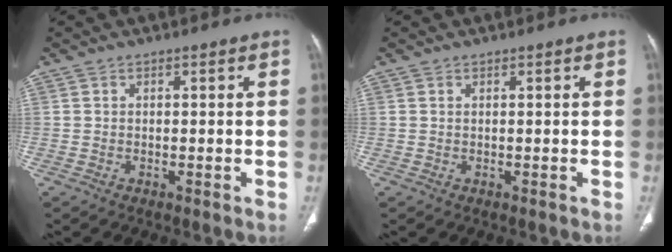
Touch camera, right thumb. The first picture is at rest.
{"total": 0.0}